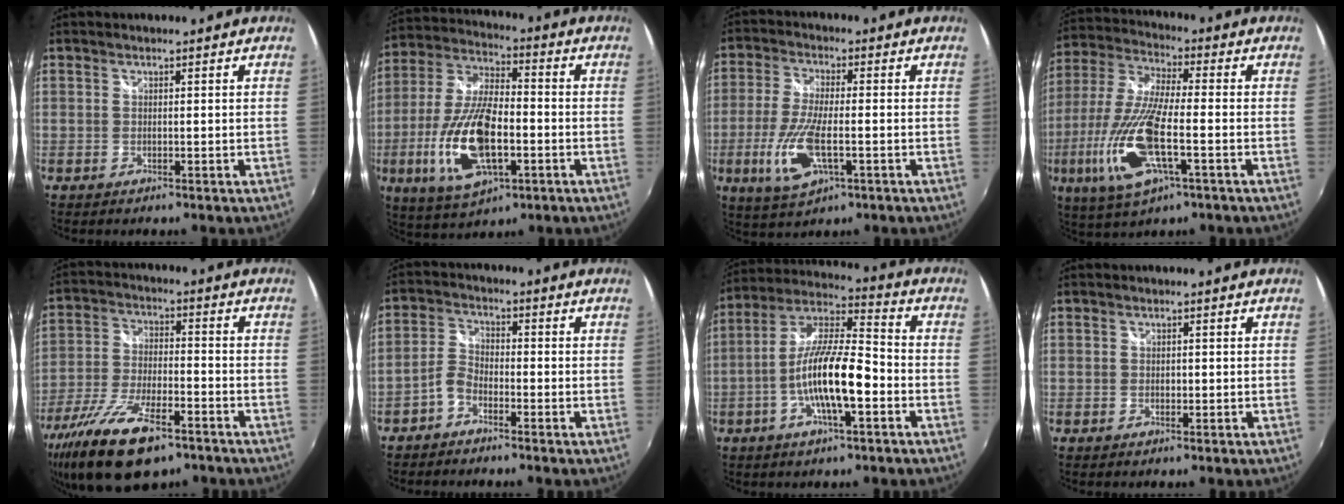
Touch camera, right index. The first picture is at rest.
{"total": 17.9, "force": [-5.0, 7.3, 15.5], "torque": [-0.331, -0.013, -0.090]}
{"total": 11.2, "force": [-3.4, 3.8, 9.9], "torque": [-0.215, -0.014, -0.065]}
{"total": 17.7, "force": [-5.7, 5.1, 15.9], "torque": [-0.349, -0.022, -0.113]}
{"total": 18.0, "force": [-11.6, 6.4, 12.1], "torque": [-0.254, -0.049, -0.208]}
{"total": 3.7, "force": [-2.5, 1.9, 1.9], "torque": [-0.049, 0.014, -0.053]}
{"total": 14.7, "force": [-4.6, 3.3, 13.5], "torque": [-0.261, 0.000, -0.091]}
{"total": 0.8, "force": [-0.2, 0.6, 0.5], "torque": [-0.008, 0.000, -0.005]}